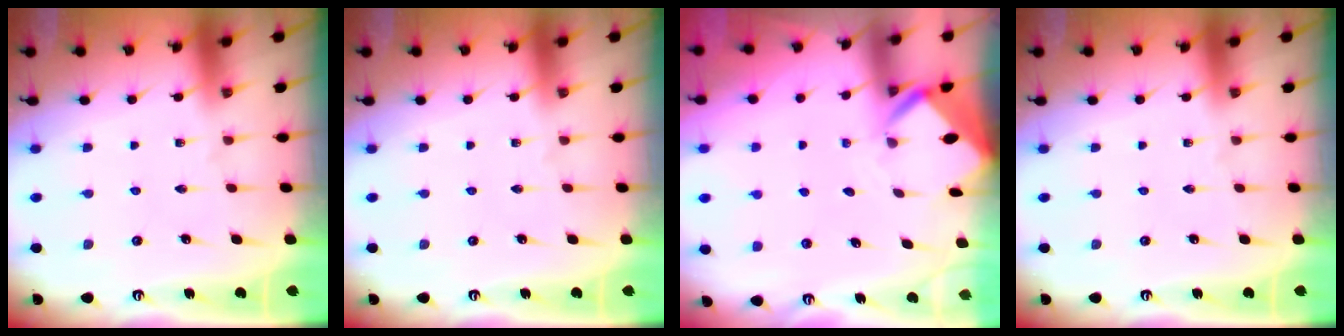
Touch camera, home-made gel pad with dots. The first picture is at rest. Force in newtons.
{"total": 0.0}
{"total": 3.2, "press": 3.2, "slide": 0.2}
{"total": 0.0}